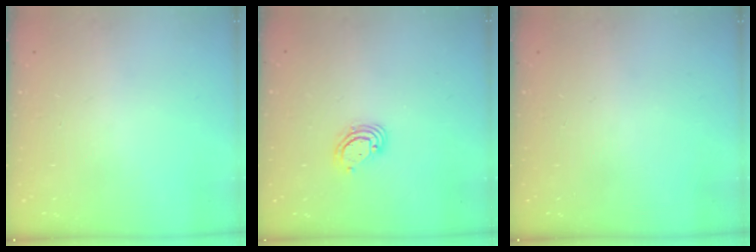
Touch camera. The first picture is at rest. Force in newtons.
{"total": 4.1, "press": 4.1, "slide": 0.3}
{"total": 0.0}